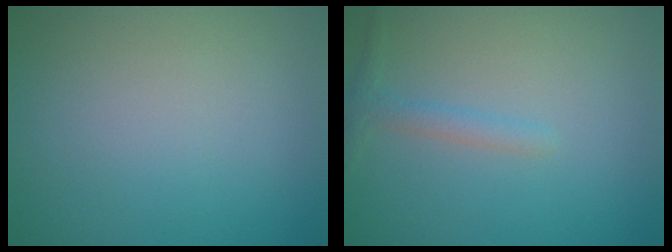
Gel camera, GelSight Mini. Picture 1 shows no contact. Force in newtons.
{"total": 1.4, "press": 1.4, "slide": 0.1}